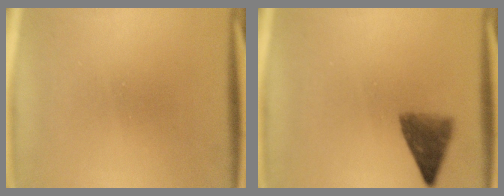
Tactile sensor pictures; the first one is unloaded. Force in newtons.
{"total": 4.7}